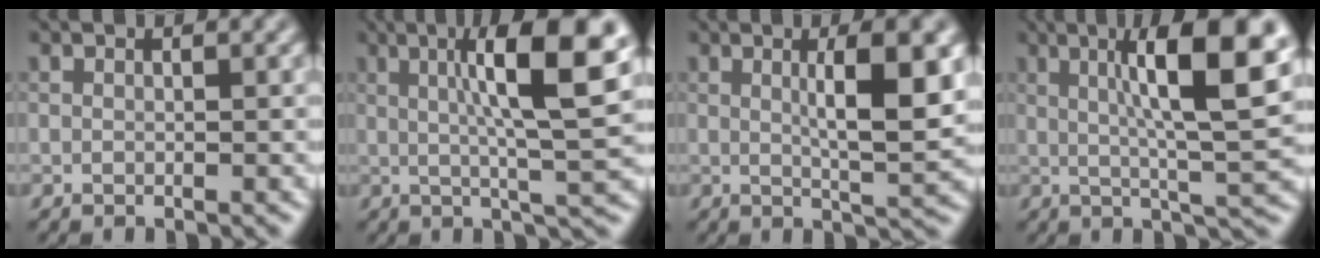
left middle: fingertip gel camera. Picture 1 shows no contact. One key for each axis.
{"total": 10.2, "fx": 2.5, "fy": 1.9, "fz": 9.8, "tx": -0.132, "ty": 0.012, "tz": 0.035}
{"total": 6.1, "fx": 1.3, "fy": 1.3, "fz": 5.8, "tx": -0.084, "ty": 0.002, "tz": 0.021}
{"total": 10.6, "fx": 2.7, "fy": 2.0, "fz": 10.1, "tx": -0.139, "ty": 0.013, "tz": 0.039}